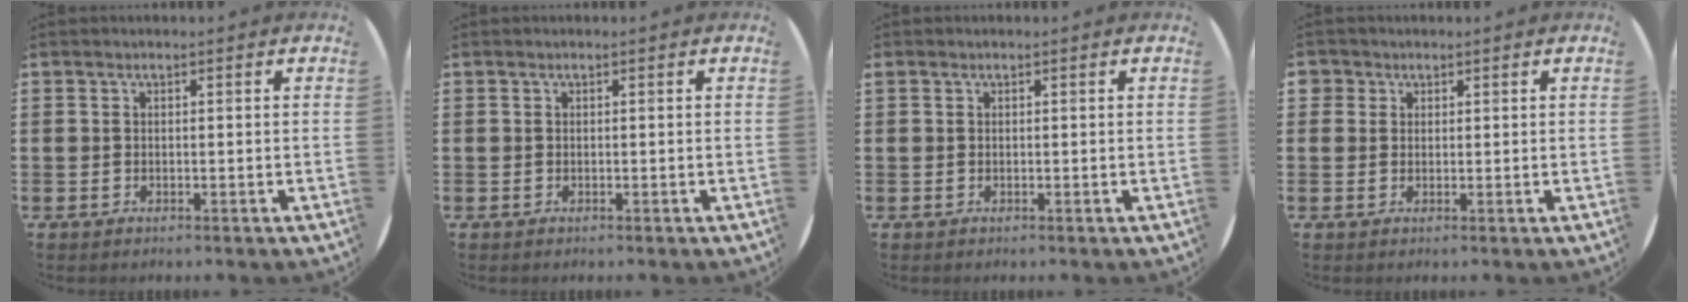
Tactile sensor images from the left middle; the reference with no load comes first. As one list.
[{"total": 0.0}, {"total": 0.0}, {"total": 1.6, "force": [1.1, 1.1, 0.0], "torque": [0.006, 0.003, 0.020]}]